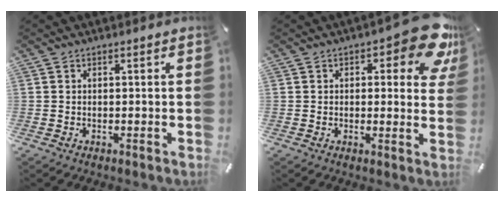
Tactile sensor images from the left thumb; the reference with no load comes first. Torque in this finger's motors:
{"motor_torque": [0.97, 0.94, 0.27, -0.06, -0.02]}